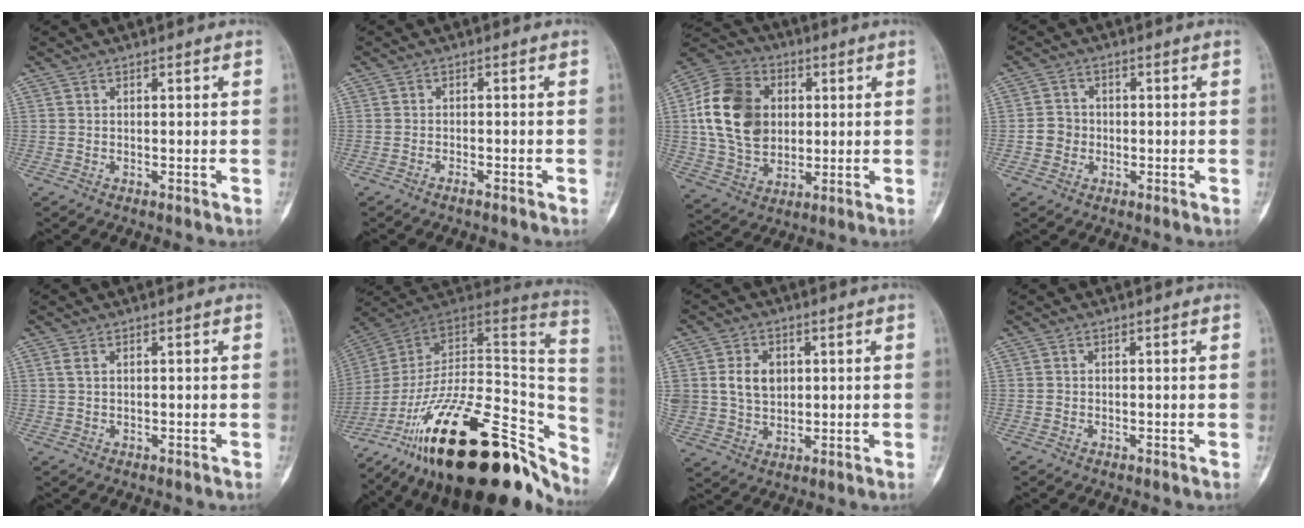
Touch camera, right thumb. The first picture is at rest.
{"total": 1.3, "force": [-1.1, 0.3, 0.6], "torque": [-0.013, 0.004, -0.020]}
{"total": 18.0, "force": [2.2, 13.8, 11.3], "torque": [-0.185, 0.008, 0.040]}
{"total": 3.7, "force": [-0.8, 3.5, 1.1], "torque": [0.003, 0.010, -0.020]}
{"total": 1.4, "force": [0.5, 0.9, 1.0], "torque": [-0.024, 0.003, 0.011]}
{"total": 38.9, "force": [-20.8, 18.2, 27.4], "torque": [-0.316, 0.061, -0.308]}
{"total": 8.9, "force": [1.5, 7.1, 5.2], "torque": [-0.069, -0.003, 0.036]}
{"total": 0.6, "force": [-0.1, 0.6, 0.1], "torque": [0.005, 0.003, -0.002]}